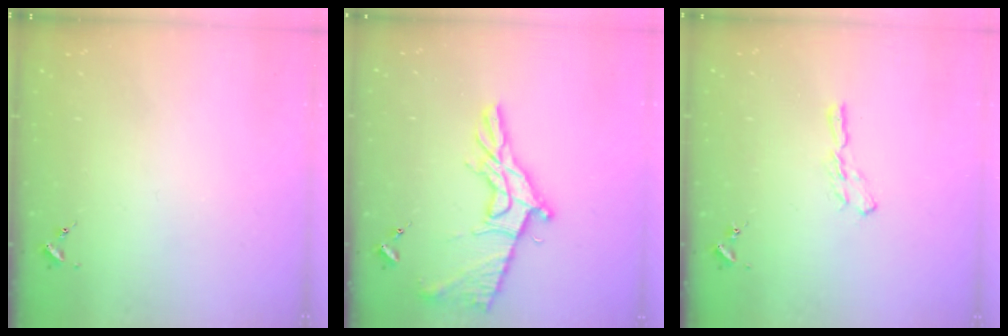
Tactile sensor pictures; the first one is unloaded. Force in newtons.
{"total": 16.7, "press": 16.7, "slide": 0.7}
{"total": 5.8, "press": 5.8, "slide": 0.5}